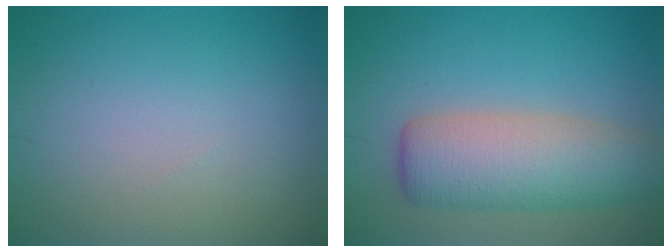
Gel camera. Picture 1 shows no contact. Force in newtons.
{"total": 6.8, "press": 6.8, "slide": 0.3}